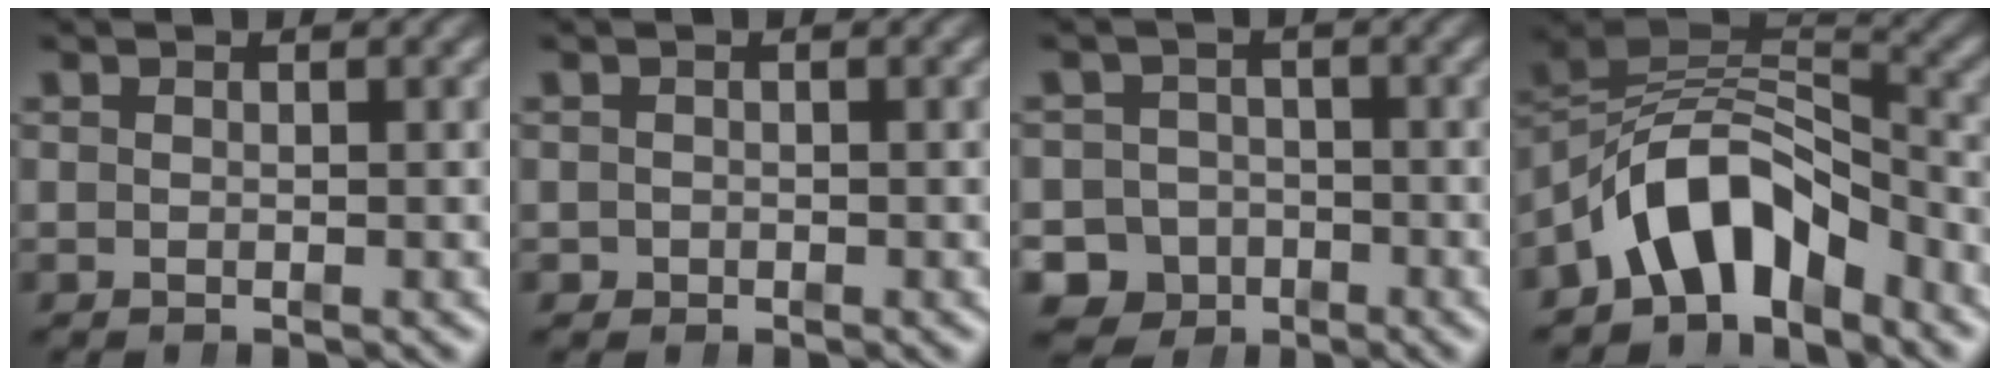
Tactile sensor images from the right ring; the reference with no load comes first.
{"total": 1.2, "force": [-0.7, 1.0, -0.1], "torque": [-0.004, -0.013, -0.008]}
{"total": 10.5, "force": [-5.0, 8.9, 2.3], "torque": [-0.045, -0.042, -0.085]}
{"total": 11.2, "force": [-2.5, 8.2, 7.2], "torque": [-0.145, -0.023, -0.039]}